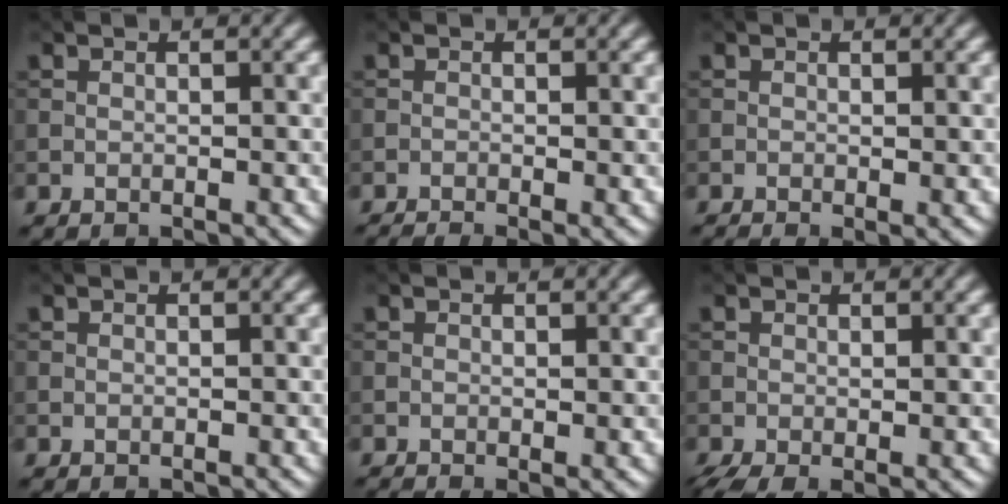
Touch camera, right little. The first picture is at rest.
{"total": 1.7, "force": [-1.2, 0.3, 1.2], "torque": [-0.019, -0.003, -0.025]}
{"total": 1.1, "force": [-0.2, 0.3, 1.0], "torque": [-0.018, -0.007, -0.004]}
{"total": 0.0}
{"total": 0.7, "force": [-0.1, 0.2, 0.6], "torque": [-0.010, -0.005, -0.001]}
{"total": 2.2, "force": [-0.6, 0.8, 2.0], "torque": [-0.042, -0.012, -0.011]}